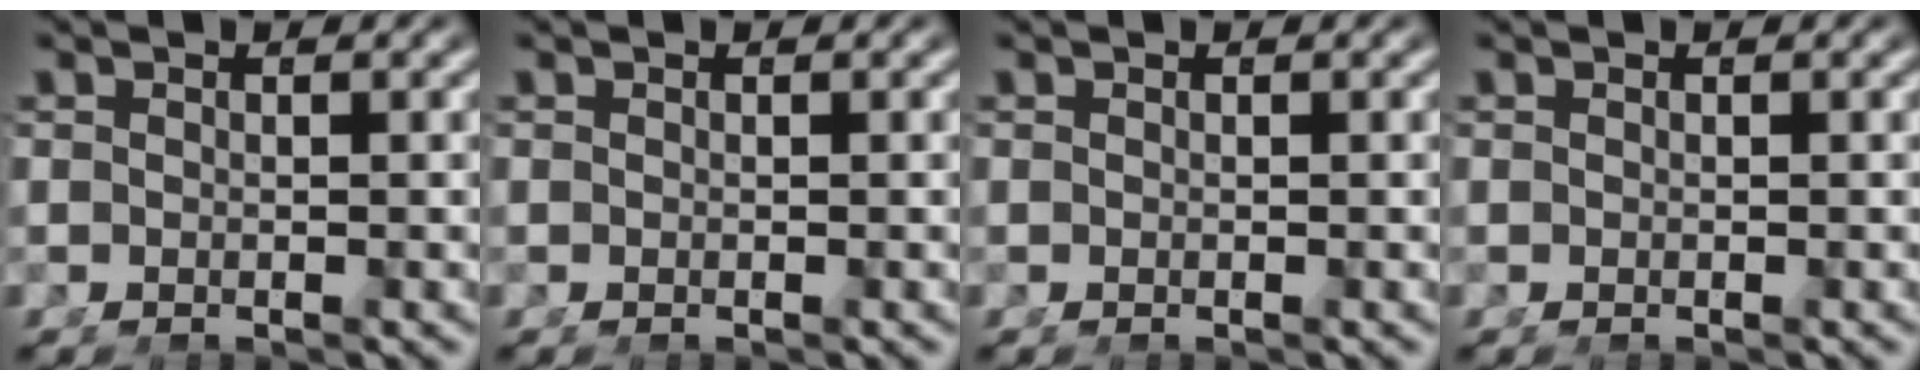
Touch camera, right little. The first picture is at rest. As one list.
[{"total": 0.0}, {"total": 0.0}, {"total": 0.0}]